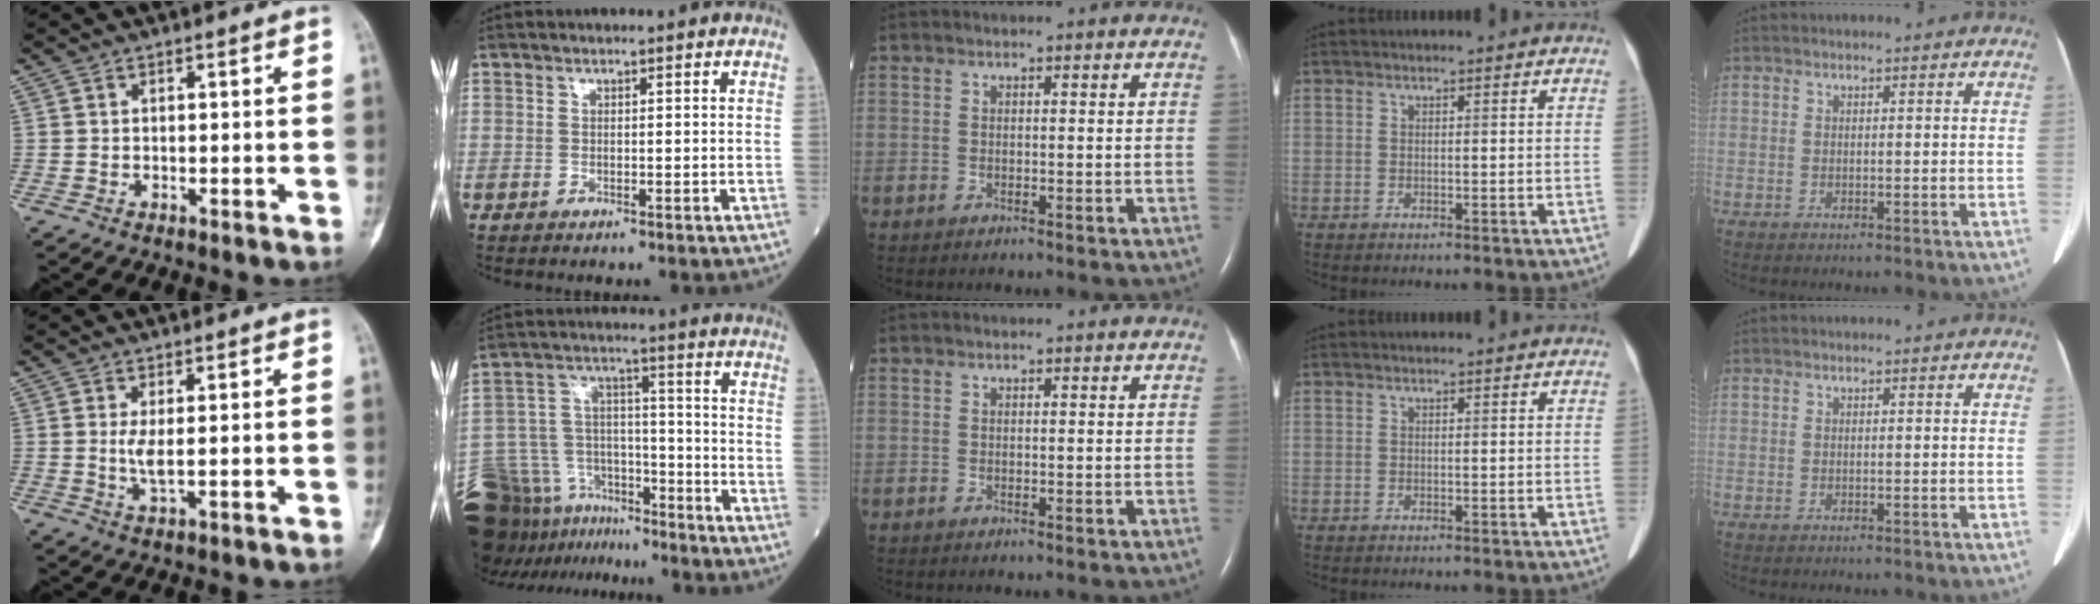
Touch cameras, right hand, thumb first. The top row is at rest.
{"thumb": {"total": 3.0, "force": [0.2, 0.6, 2.9], "torque": [-0.073, -0.011, 0.006]}, "index": {"total": 19.8, "force": [-16.2, 8.6, 7.5], "torque": [-0.179, 0.013, -0.273]}}